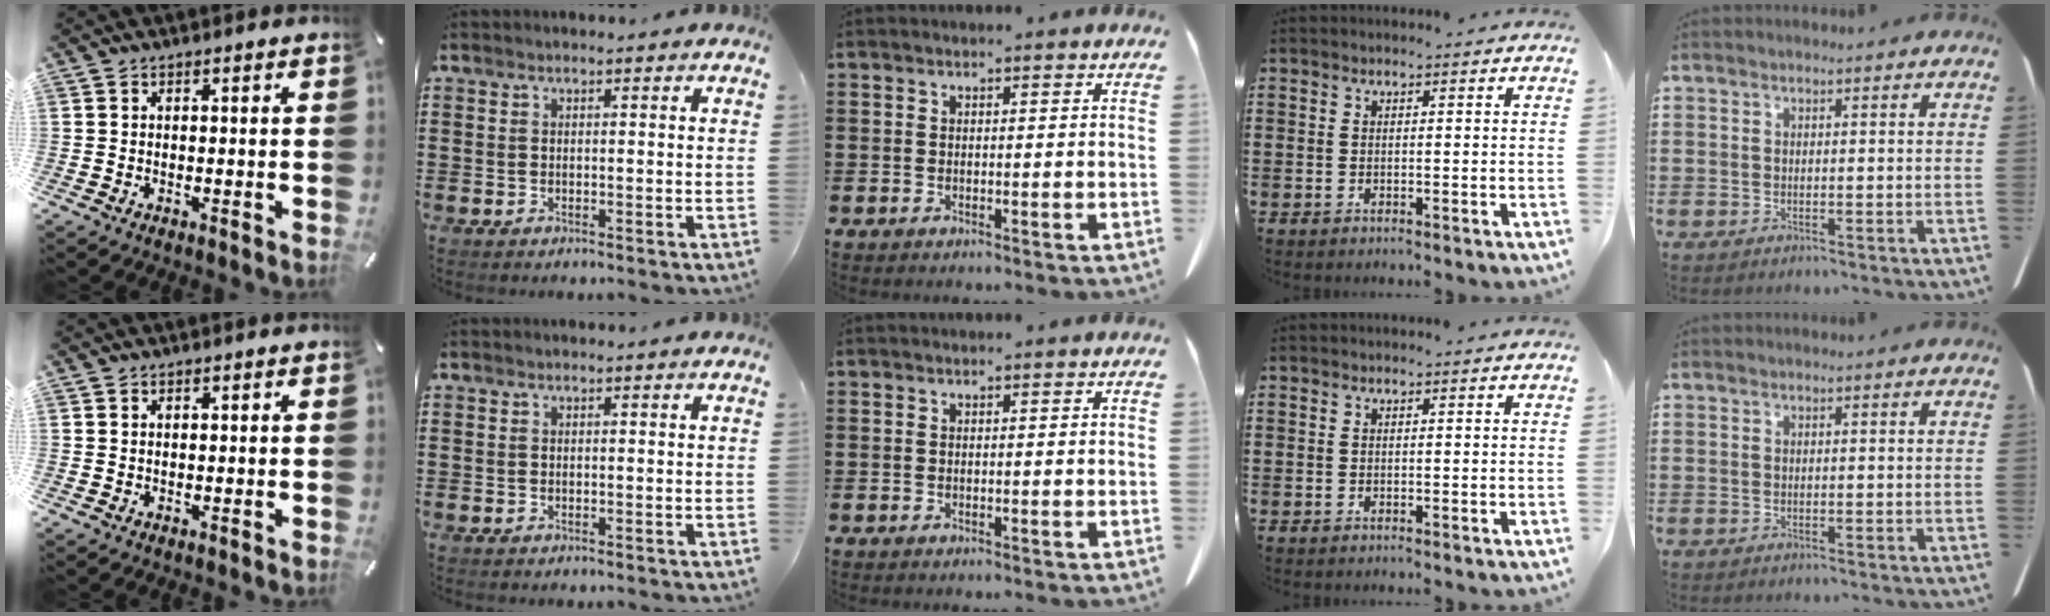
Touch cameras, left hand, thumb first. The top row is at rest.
{"thumb": {"total": 0.5, "force": [0.2, 0.5, 0.1], "torque": [-0.003, 0.003, 0.003]}}